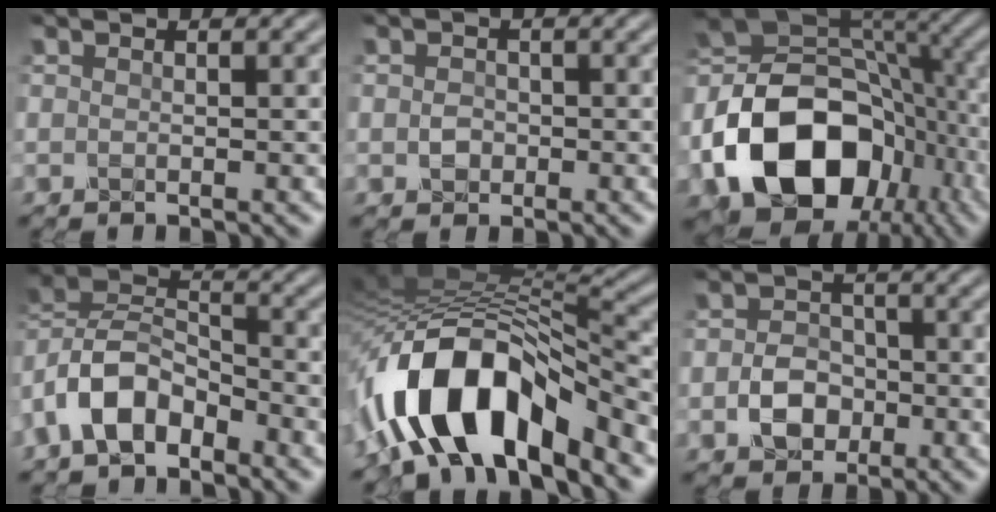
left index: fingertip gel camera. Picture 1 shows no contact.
{"total": 1.3, "force": [-0.3, 1.1, 0.7], "torque": [-0.014, -0.001, -0.009]}
{"total": 16.1, "force": [-6.1, 11.3, 9.6], "torque": [-0.171, -0.018, -0.104]}
{"total": 6.6, "force": [-4.1, 3.5, 3.8], "torque": [-0.076, 0.009, -0.093]}
{"total": 13.1, "force": [-6.7, 5.8, 9.7], "torque": [-0.165, 0.009, -0.126]}
{"total": 3.4, "force": [-1.3, 2.5, 1.7], "torque": [-0.030, 0.002, -0.026]}